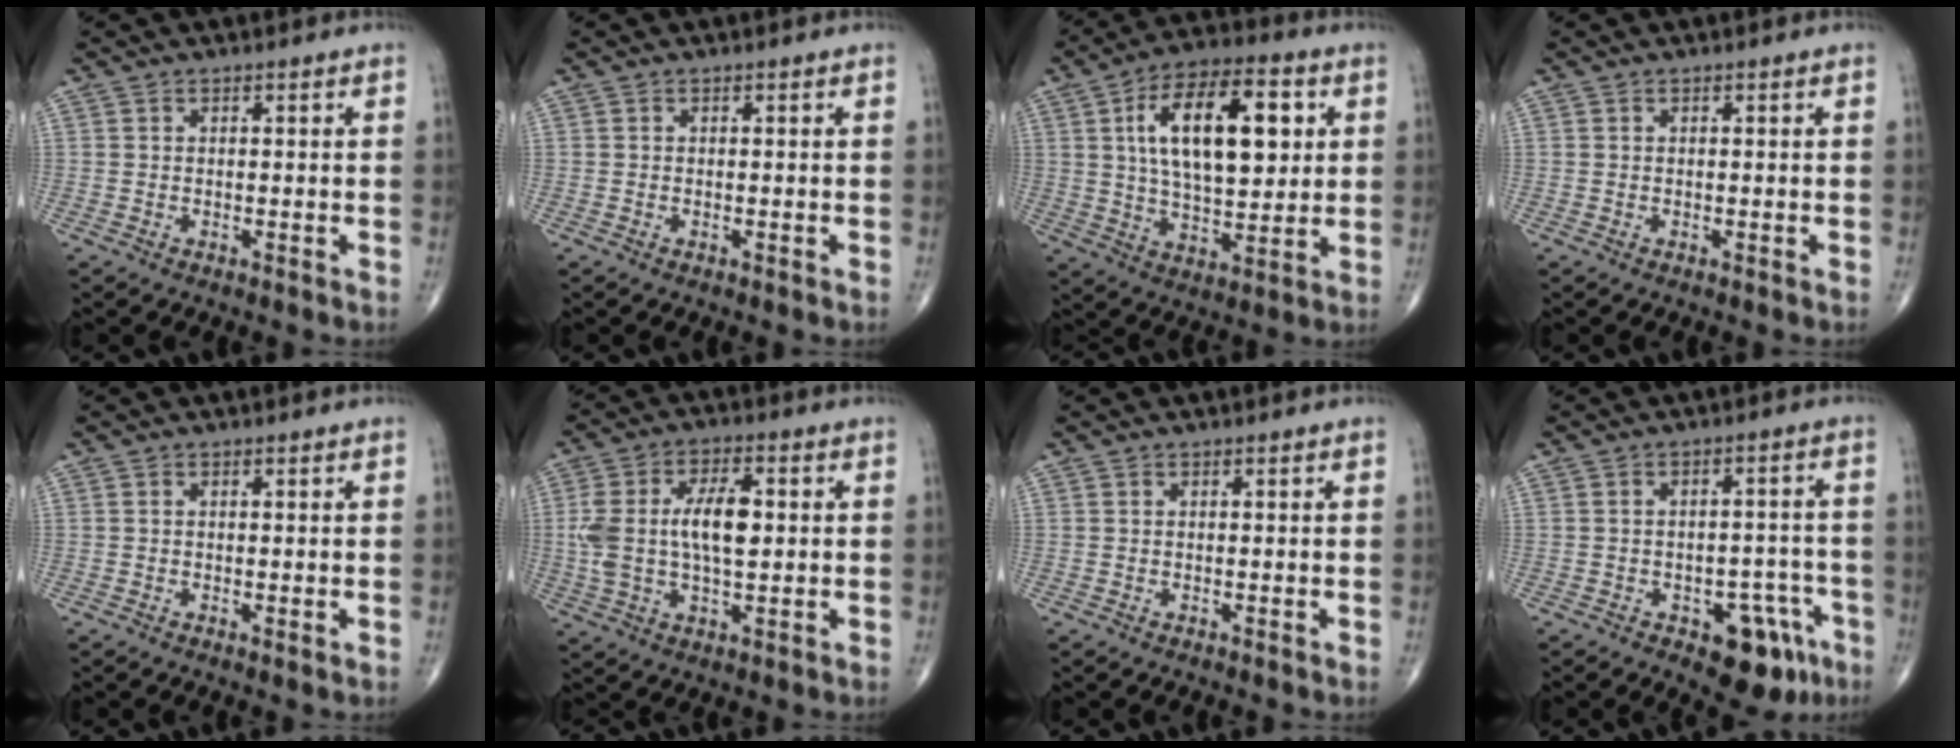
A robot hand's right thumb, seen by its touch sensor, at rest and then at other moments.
{"total": 0.0}
{"total": 19.4, "force": [4.8, 9.2, 16.4], "torque": [-0.242, -0.001, 0.078]}
{"total": 0.0}
{"total": 0.6, "force": [0.0, 0.1, 0.5], "torque": [-0.013, -0.004, -0.002]}
{"total": 12.4, "force": [1.1, 6.0, 10.8], "torque": [-0.209, 0.014, 0.022]}
{"total": 0.0}
{"total": 8.3, "force": [-4.3, 4.7, 5.3], "torque": [-0.032, 0.030, -0.048]}